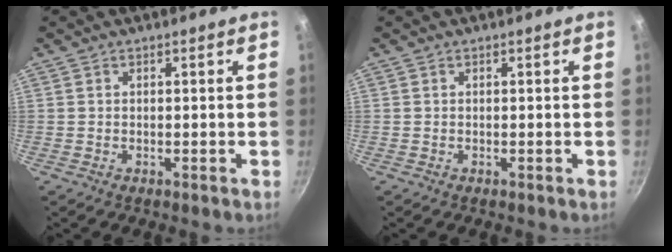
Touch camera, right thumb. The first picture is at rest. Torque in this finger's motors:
{"motor_torque": [-0.11, 0.10, 0.00, 0.00, 0.00]}